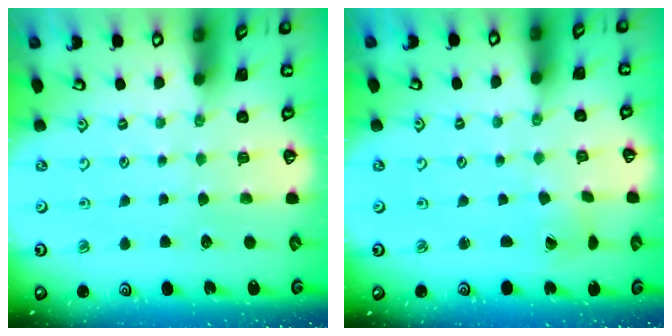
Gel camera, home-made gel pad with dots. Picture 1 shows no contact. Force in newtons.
{"total": 0.7, "press": 0.7, "slide": 0.1}